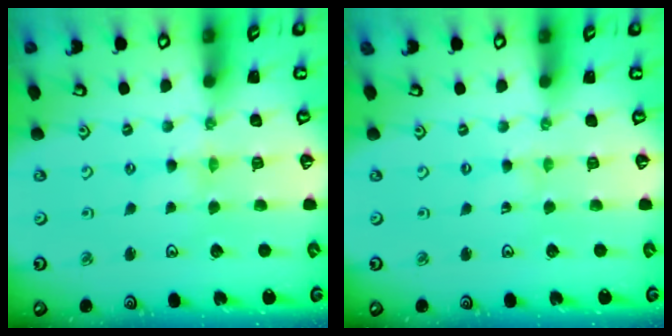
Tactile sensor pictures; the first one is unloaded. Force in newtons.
{"total": 0.0}